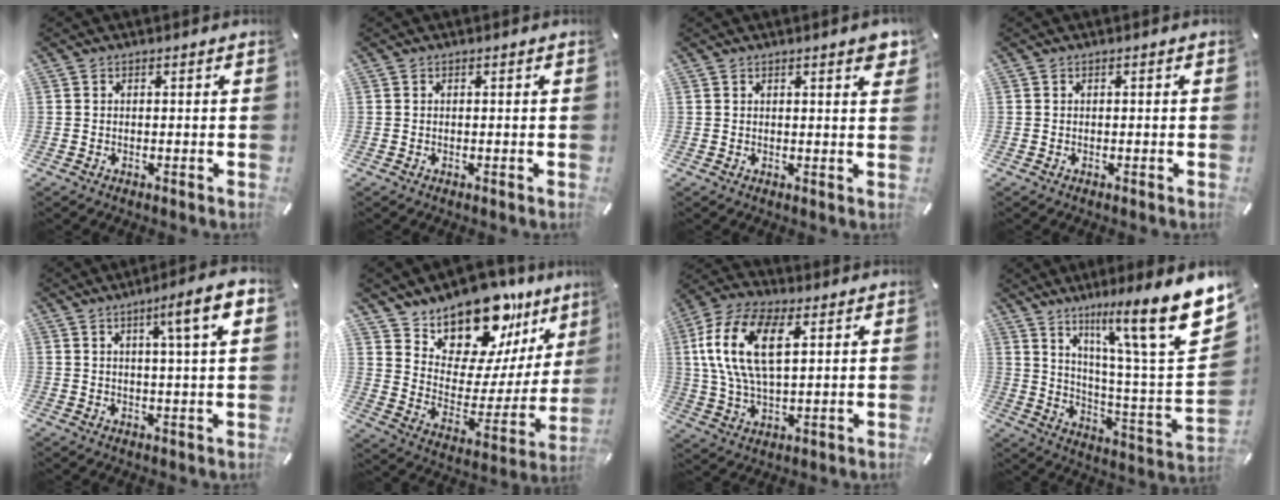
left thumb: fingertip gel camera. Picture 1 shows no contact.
{"total": 0.0}
{"total": 2.9, "force": [1.9, 0.4, 2.1], "torque": [-0.037, -0.003, 0.031]}
{"total": 0.0}
{"total": 9.3, "force": [3.6, 0.7, 8.5], "torque": [-0.135, -0.005, 0.051]}
{"total": 17.3, "force": [15.4, 6.9, 3.8], "torque": [-0.064, -0.156, 0.267]}
{"total": 15.3, "force": [4.8, 7.7, 12.2], "torque": [-0.291, -0.002, 0.079]}
{"total": 18.0, "force": [11.7, 2.3, 13.5], "torque": [-0.206, -0.097, 0.173]}